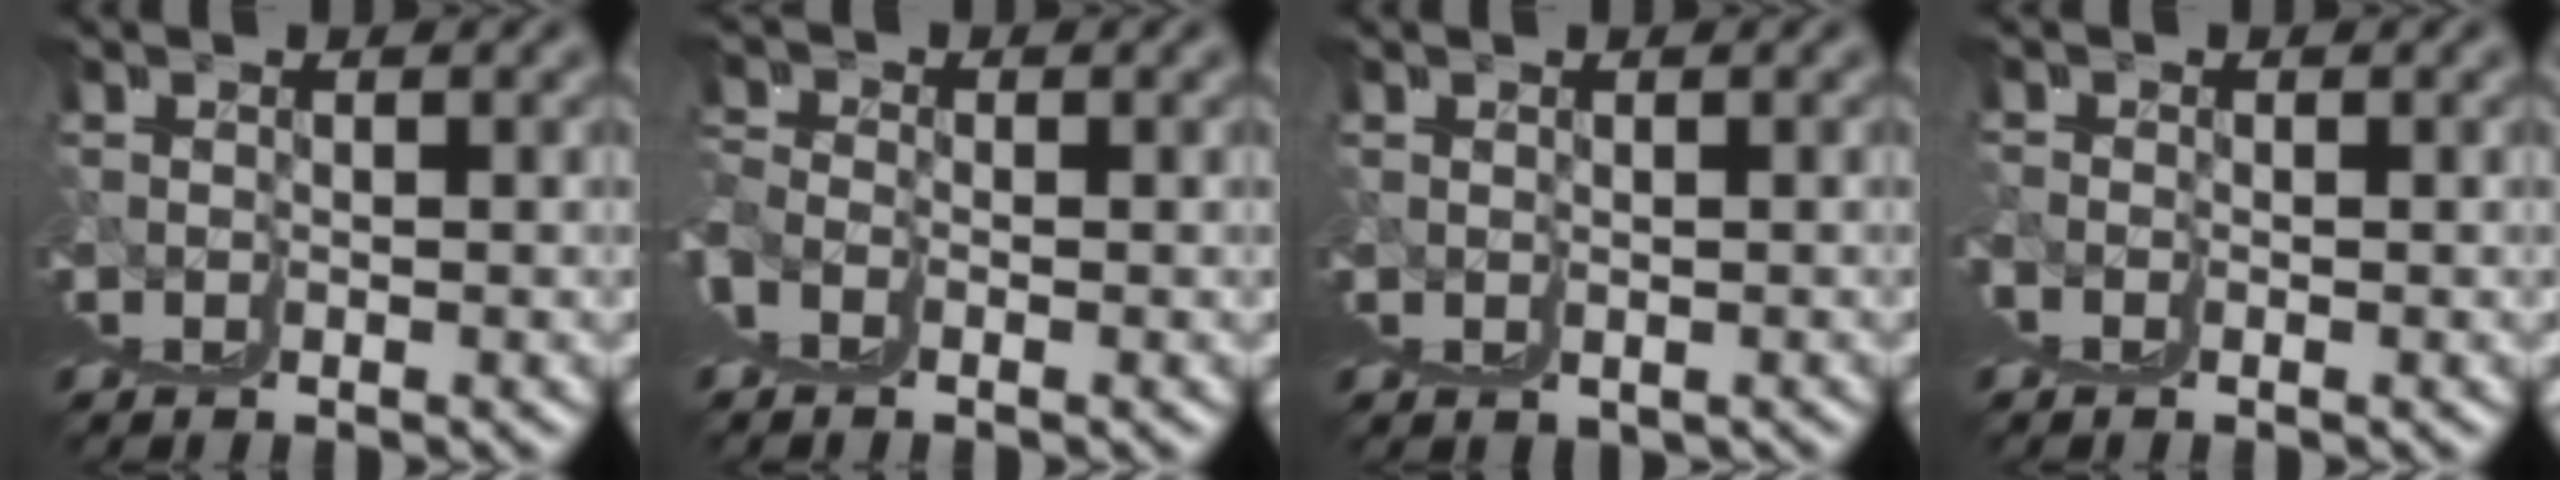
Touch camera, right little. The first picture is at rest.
{"total": 3.2, "force": [3.0, 0.4, 1.1], "torque": [-0.015, 0.014, 0.043]}
{"total": 0.6, "force": [-0.3, 0.5, -0.1], "torque": [0.005, -0.006, -0.003]}
{"total": 1.3, "force": [1.3, -0.1, -0.1], "torque": [0.005, 0.011, 0.018]}